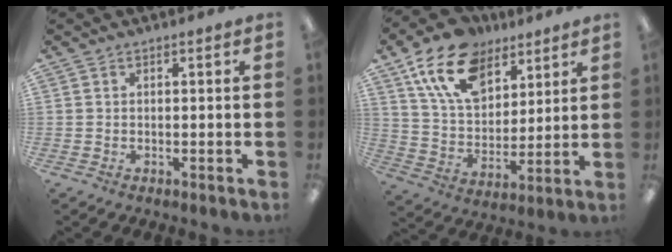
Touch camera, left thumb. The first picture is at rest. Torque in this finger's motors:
{"motor_torque": [1.63, 1.63, 1.36, -1.41, 0.23]}